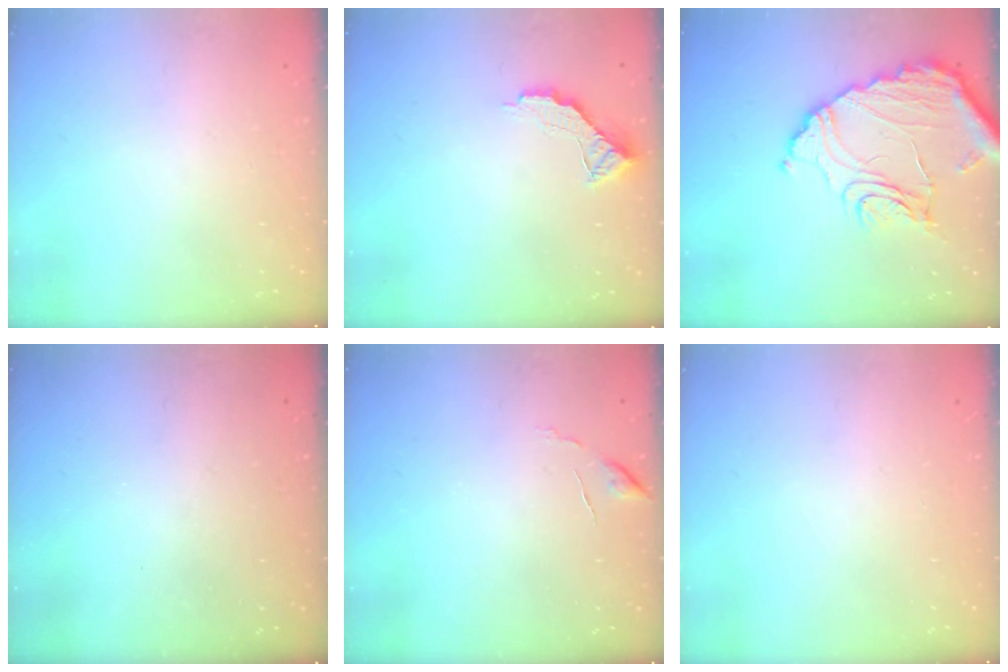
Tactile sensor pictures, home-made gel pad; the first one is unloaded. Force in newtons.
{"total": 8.1, "press": 8.1, "slide": 0.7}
{"total": 16.7, "press": 16.6, "slide": 1.5}
{"total": 3.2, "press": 3.2, "slide": 0.1}
{"total": 6.4, "press": 6.4, "slide": 0.5}
{"total": 0.0}